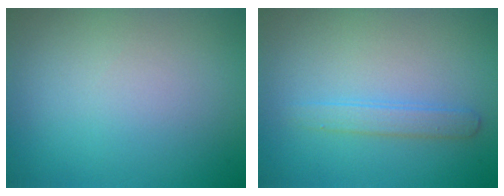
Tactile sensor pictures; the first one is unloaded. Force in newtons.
{"total": 1.6, "press": 1.6, "slide": 0.1}